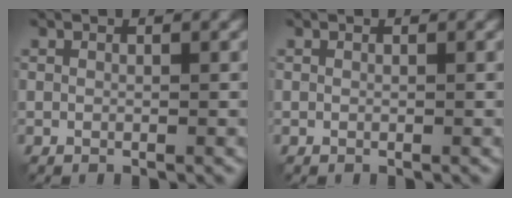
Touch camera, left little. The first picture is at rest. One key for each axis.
{"total": 0.0}